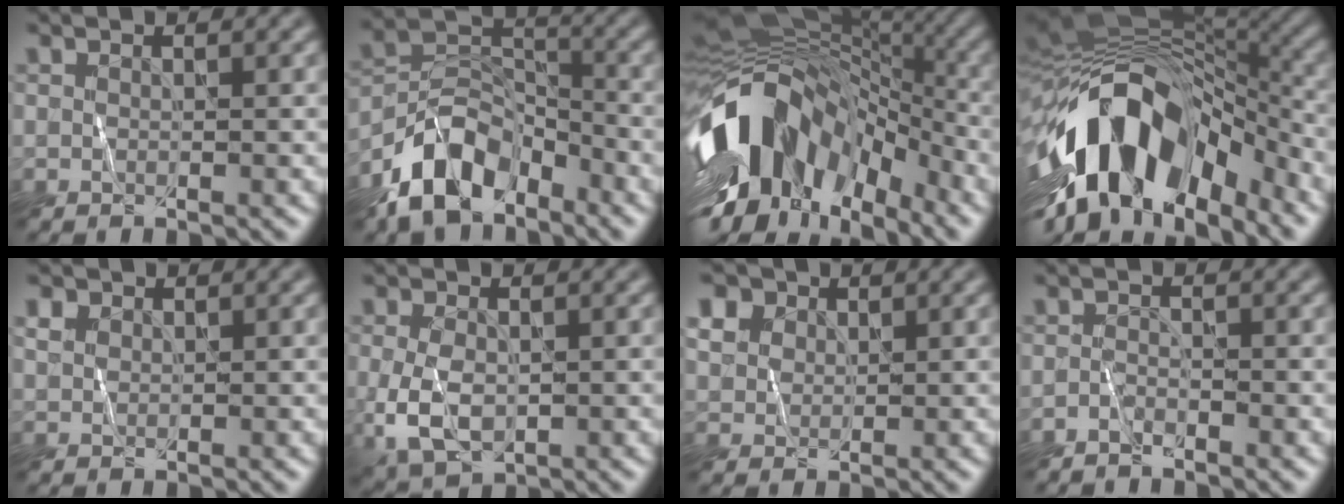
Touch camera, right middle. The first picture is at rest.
{"total": 8.4, "force": [-5.4, 4.7, 4.3], "torque": [-0.072, 0.003, -0.114]}
{"total": 14.4, "force": [-4.6, 9.0, 10.3], "torque": [-0.196, 0.011, -0.088]}
{"total": 15.7, "force": [-6.7, 8.2, 11.5], "torque": [-0.205, 0.012, -0.116]}
{"total": 1.3, "force": [0.7, 1.1, 0.4], "torque": [-0.006, 0.003, 0.007]}
{"total": 4.7, "force": [-0.6, 2.9, 3.6], "torque": [-0.084, -0.008, -0.009]}
{"total": 5.2, "force": [2.6, 3.9, 2.2], "torque": [-0.064, 0.024, 0.035]}
{"total": 1.1, "force": [-1.0, 0.2, 0.4], "torque": [-0.009, 0.005, -0.023]}